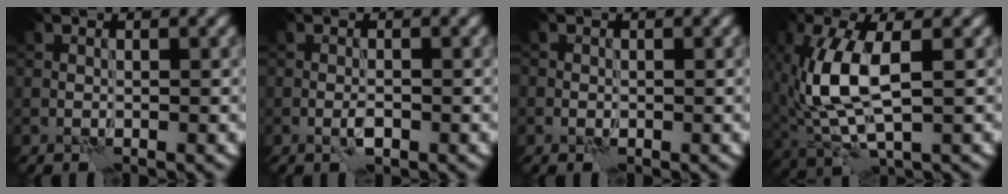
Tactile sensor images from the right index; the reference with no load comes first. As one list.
[{"total": 0.9, "force": [-0.4, 0.3, 0.8], "torque": [-0.017, 0.000, -0.009]}, {"total": 0.7, "force": [0.1, 0.6, -0.3], "torque": [0.010, -0.003, 0.000]}, {"total": 7.0, "force": [0.7, 3.0, 6.2], "torque": [-0.153, 0.002, 0.014]}]